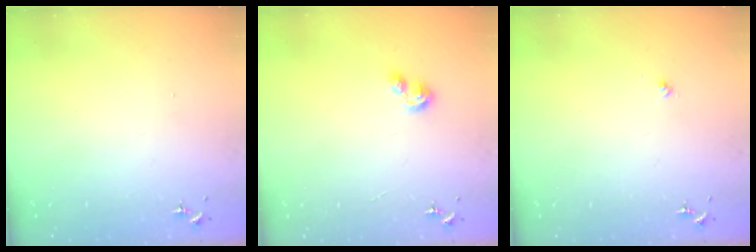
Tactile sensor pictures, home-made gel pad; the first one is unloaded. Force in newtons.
{"total": 4.2, "press": 4.2, "slide": 0.4}
{"total": 2.1, "press": 2.1, "slide": 0.3}